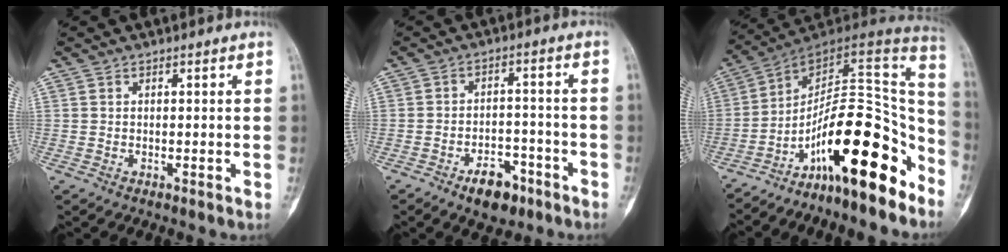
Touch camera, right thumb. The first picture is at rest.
{"total": 7.5, "force": [-4.7, 4.1, 4.2], "torque": [-0.041, 0.033, -0.070]}
{"total": 18.5, "force": [-11.3, 5.8, 13.4], "torque": [-0.166, 0.124, -0.183]}